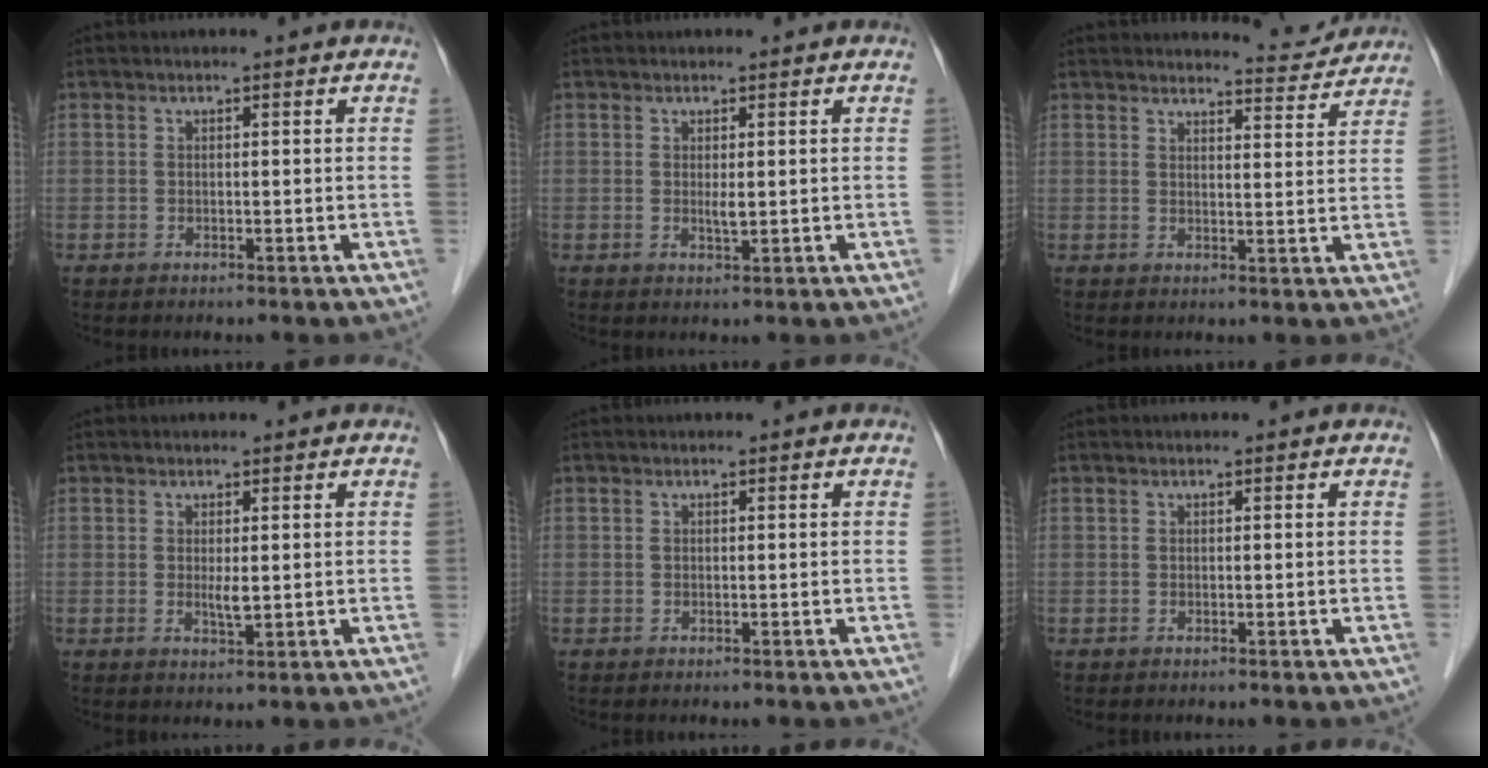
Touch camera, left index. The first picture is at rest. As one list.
[{"total": 1.2, "force": [0.2, 0.2, 1.2], "torque": [-0.027, -0.005, 0.005]}, {"total": 5.3, "force": [5.2, 0.4, -0.4], "torque": [0.001, -0.013, 0.058]}, {"total": 1.7, "force": [0.2, 0.3, 1.7], "torque": [-0.036, -0.006, 0.006]}, {"total": 0.0}, {"total": 0.0}]